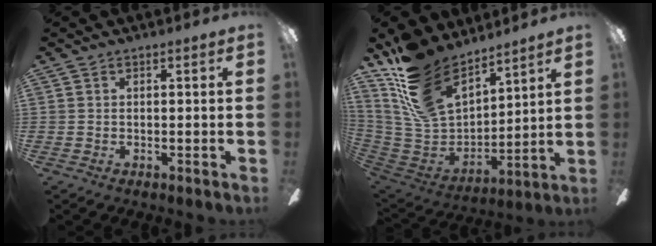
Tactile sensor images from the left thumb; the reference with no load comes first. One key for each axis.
{"total": 20.0, "fx": 13.9, "fy": 10.2, "fz": 10.1, "tx": -0.221, "ty": -0.088, "tz": 0.262}